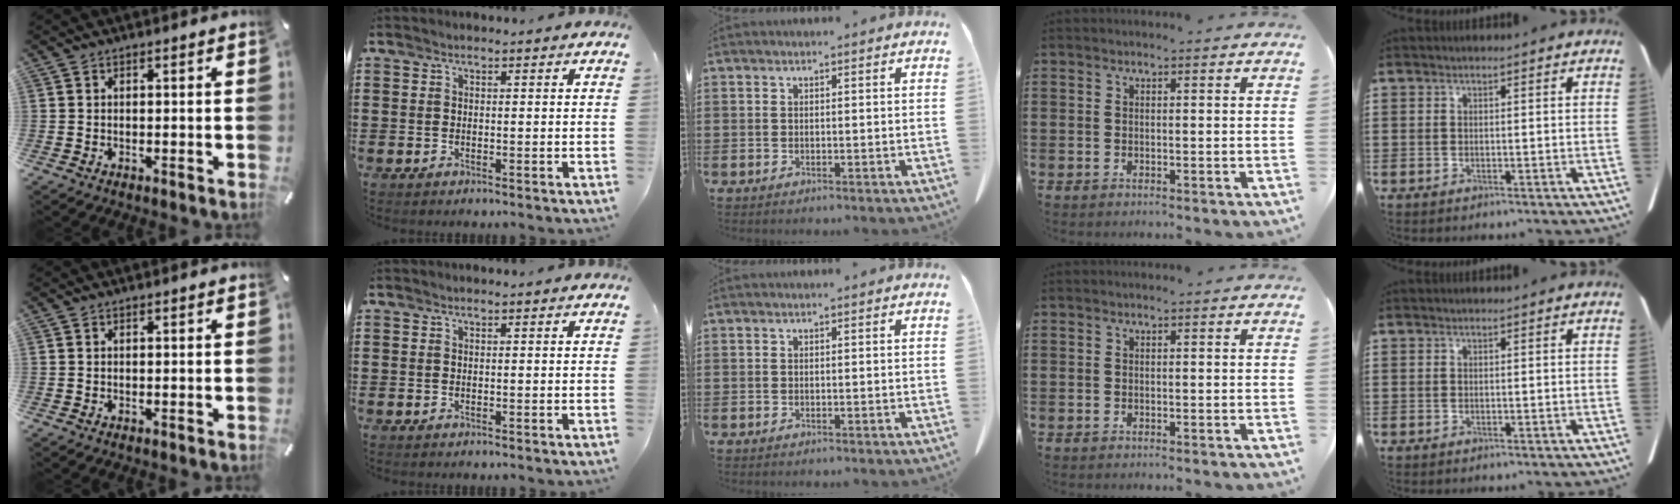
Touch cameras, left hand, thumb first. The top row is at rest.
{}